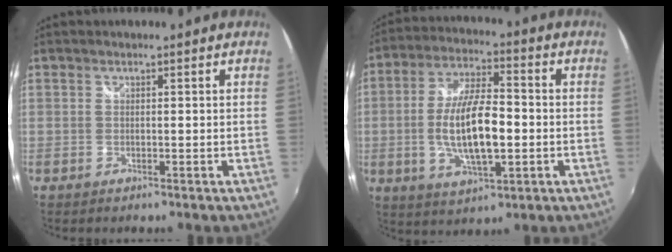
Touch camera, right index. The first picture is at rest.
{"total": 13.9, "force": [-2.1, 4.9, 12.8], "torque": [-0.251, -0.003, -0.034]}